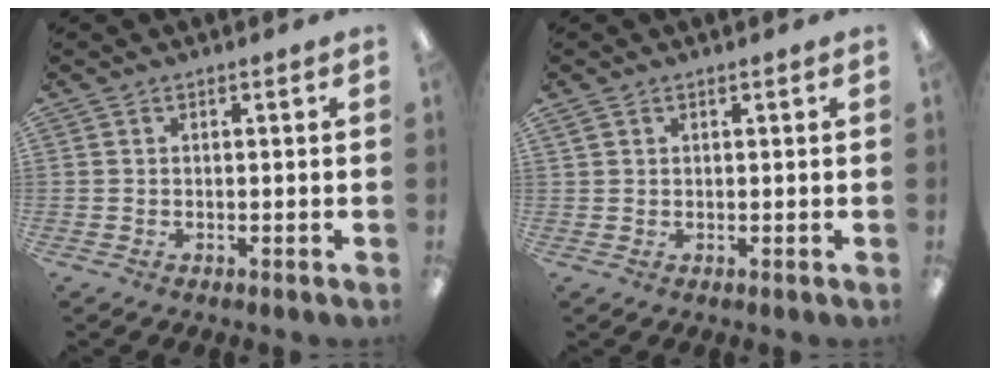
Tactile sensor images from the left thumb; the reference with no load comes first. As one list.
[{"total": 1.3, "force": [0.8, 0.9, 0.5], "torque": [-0.012, 0.000, 0.015]}]